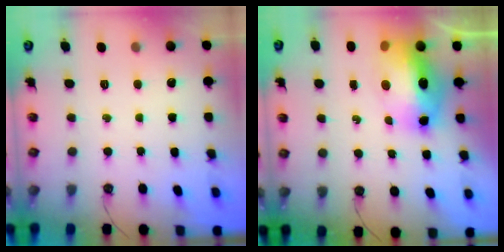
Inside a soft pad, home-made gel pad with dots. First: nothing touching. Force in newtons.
{"total": 16.2, "press": 16.1, "slide": 1.6}